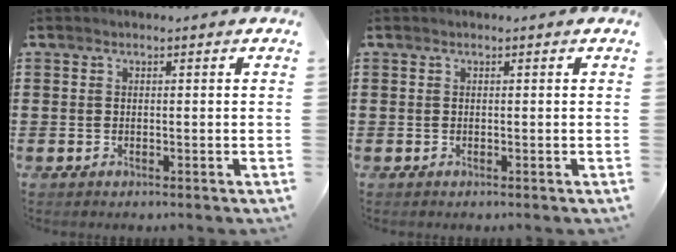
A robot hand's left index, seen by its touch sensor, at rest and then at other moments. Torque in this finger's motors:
{"motor_torque": [0.00, 0.00, 0.00, -0.01]}